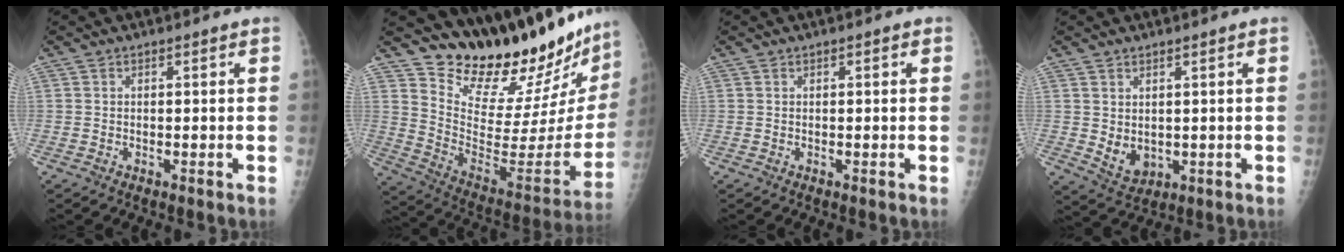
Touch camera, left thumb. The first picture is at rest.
{"total": 25.9, "force": [23.9, 5.8, 8.2], "torque": [-0.086, -0.207, 0.344]}
{"total": 0.6, "force": [0.2, 0.3, 0.5], "torque": [-0.005, 0.002, 0.001]}
{"total": 4.6, "force": [0.7, 3.4, 2.9], "torque": [-0.038, -0.016, 0.030]}